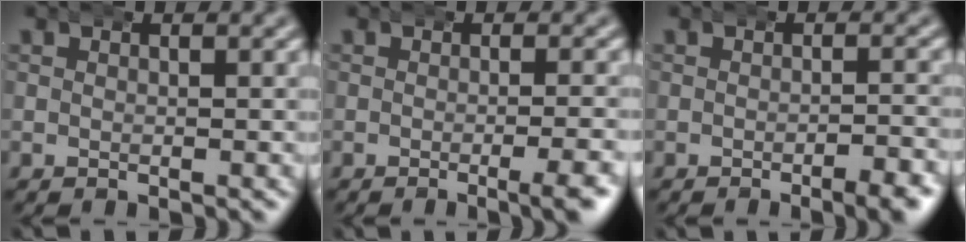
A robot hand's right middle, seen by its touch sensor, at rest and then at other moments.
{"total": 2.6, "force": [-1.4, -0.2, 2.2], "torque": [-0.027, 0.005, -0.025]}
{"total": 2.1, "force": [-1.5, 0.1, 1.4], "torque": [-0.017, 0.005, -0.029]}